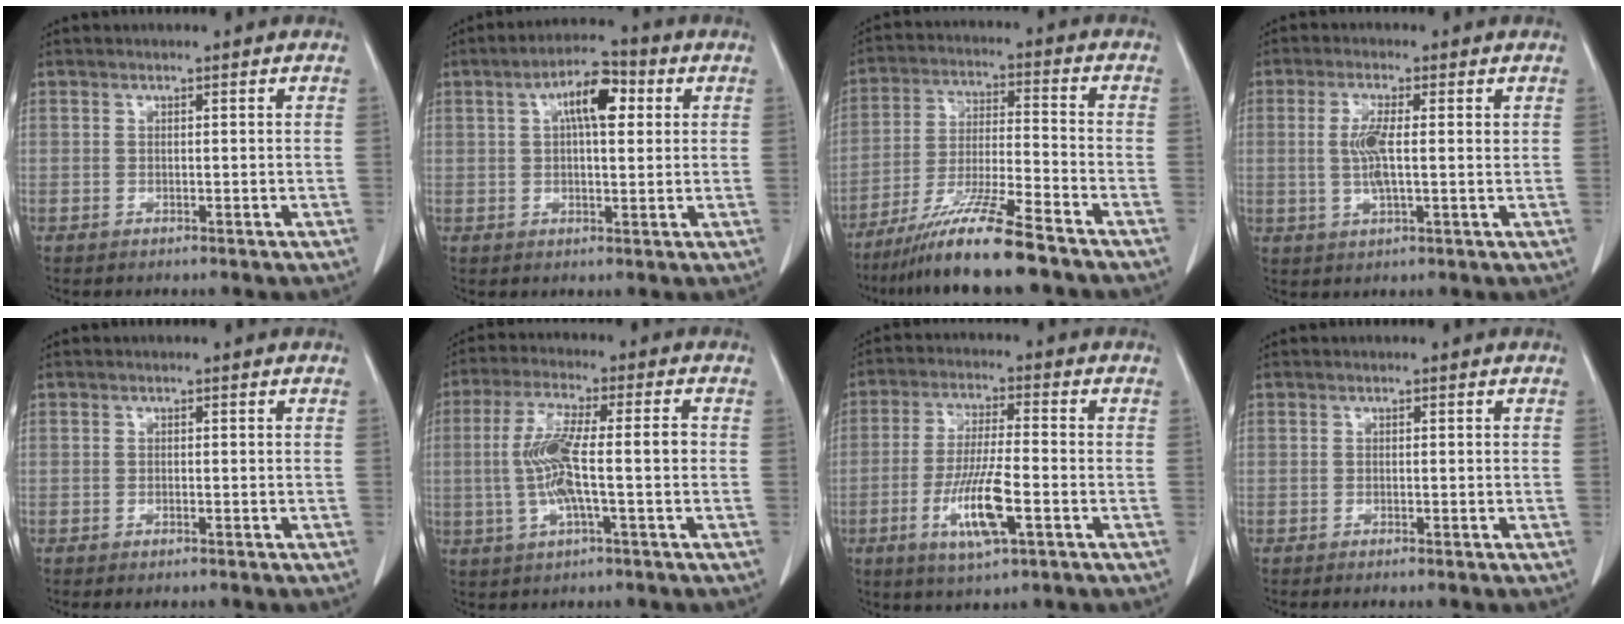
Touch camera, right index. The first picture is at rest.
{"total": 7.5, "force": [2.2, 2.6, 6.6], "torque": [-0.113, 0.021, 0.033]}
{"total": 12.5, "force": [-9.6, -0.5, 7.9], "torque": [-0.146, -0.027, -0.173]}
{"total": 5.2, "force": [0.7, 1.4, 4.9], "torque": [-0.098, 0.003, 0.012]}
{"total": 0.8, "force": [-0.6, 0.1, 0.5], "torque": [-0.014, -0.002, -0.007]}
{"total": 9.8, "force": [-0.9, 1.5, 9.6], "torque": [-0.191, 0.012, -0.018]}
{"total": 10.0, "force": [-3.5, 1.3, 9.3], "torque": [-0.180, -0.013, -0.064]}
{"total": 0.9, "force": [-0.7, -0.1, 0.5], "torque": [-0.009, 0.001, -0.010]}